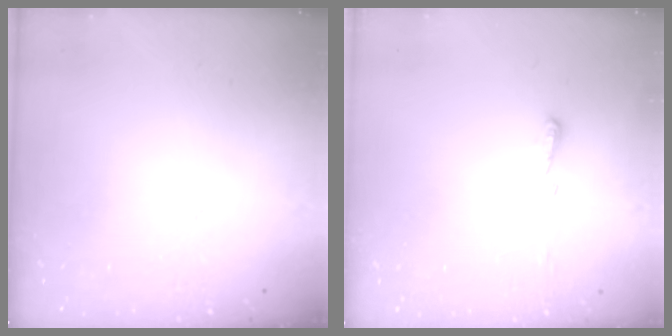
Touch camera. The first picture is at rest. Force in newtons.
{"total": 4.0, "press": 3.9, "slide": 0.5}